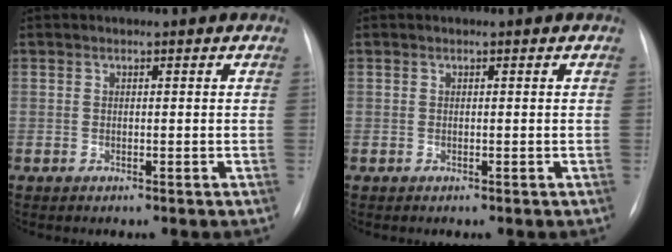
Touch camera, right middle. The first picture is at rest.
{"total": 0.0}